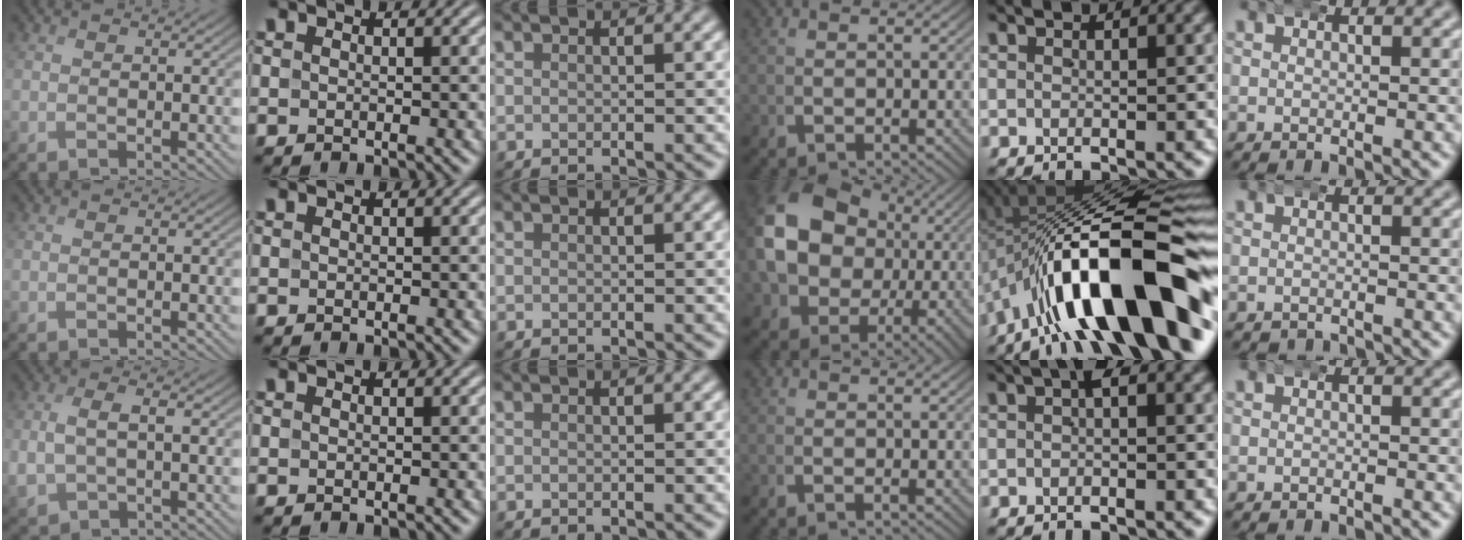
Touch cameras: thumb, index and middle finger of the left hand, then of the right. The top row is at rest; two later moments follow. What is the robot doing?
{"motion": "wrap", "object": "aluminum foil"}